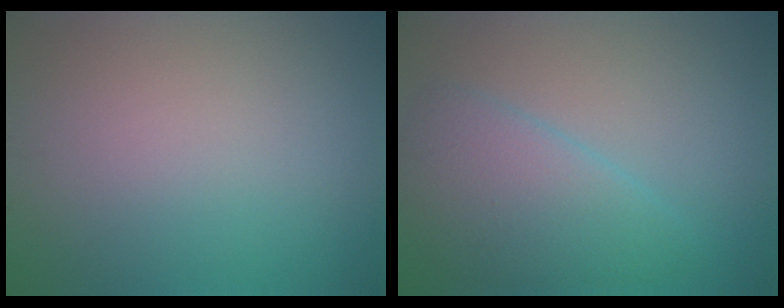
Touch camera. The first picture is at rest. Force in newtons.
{"total": 4.3, "press": 4.3, "slide": 0.2}